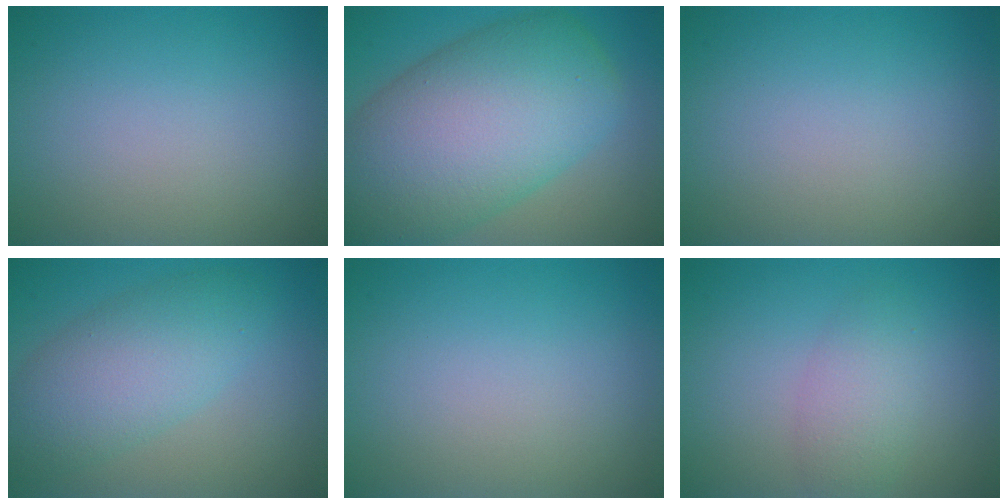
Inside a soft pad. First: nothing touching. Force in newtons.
{"total": 13.6, "press": 13.6, "slide": 0.3}
{"total": 0.0}
{"total": 5.8, "press": 5.8, "slide": 0.1}
{"total": 0.0}
{"total": 2.7, "press": 2.7, "slide": 0.2}